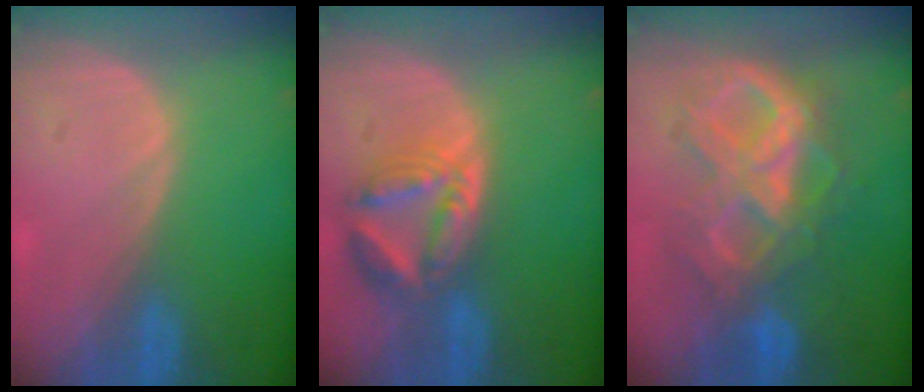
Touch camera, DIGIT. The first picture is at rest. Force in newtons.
{"total": 8.0, "press": 7.0, "slide": 3.9}
{"total": 10.5, "press": 10.5, "slide": 1.2}